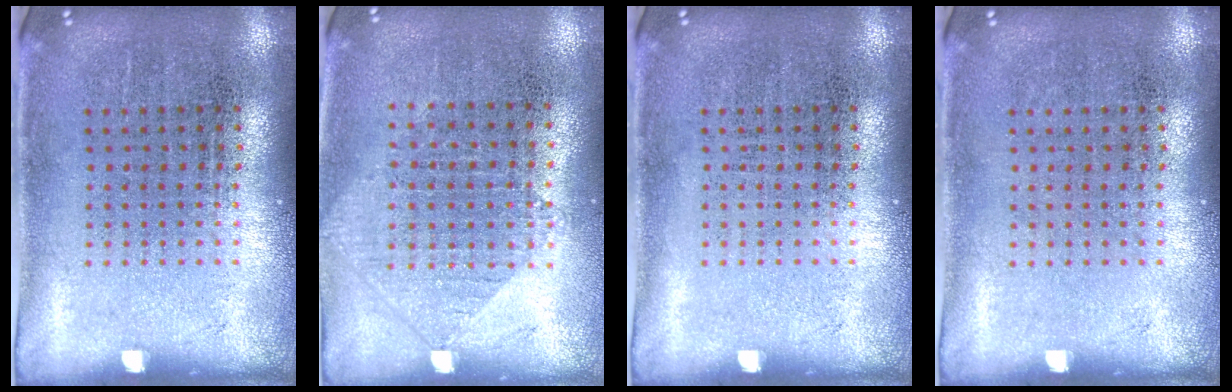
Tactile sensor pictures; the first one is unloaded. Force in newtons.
{"total": 0.9, "press": 0.9, "slide": 0.3}
{"total": 0.0}
{"total": 0.0}